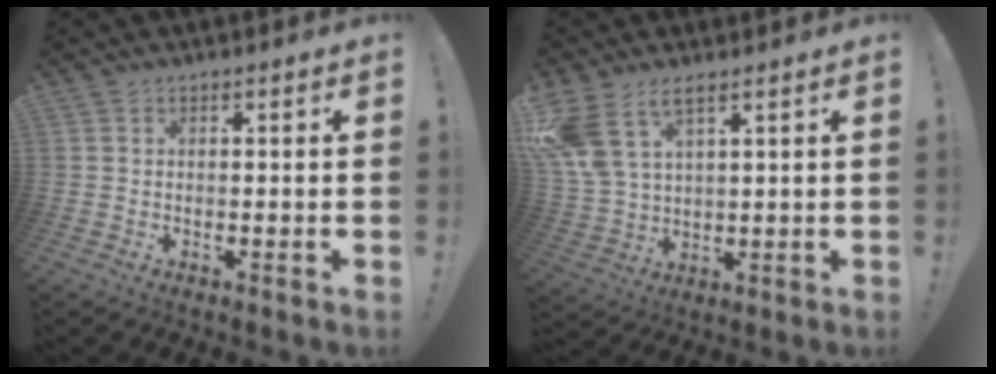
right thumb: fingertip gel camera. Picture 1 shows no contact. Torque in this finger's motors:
{"motor_torque": [0.46, 0.83, 1.34, 0.68, 0.46]}